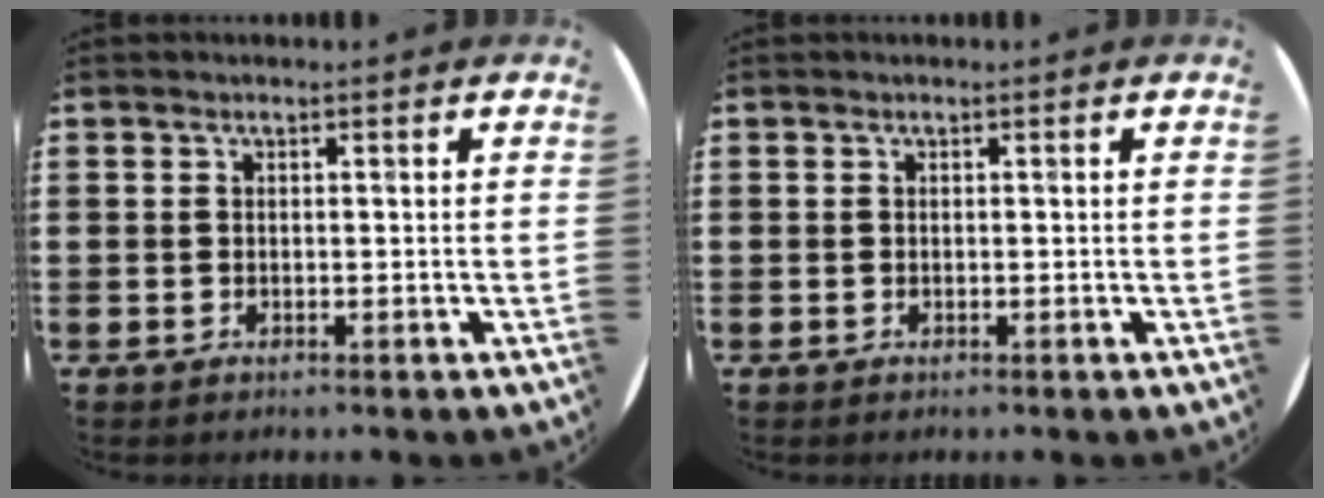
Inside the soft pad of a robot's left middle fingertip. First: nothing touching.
{"total": 0.0}